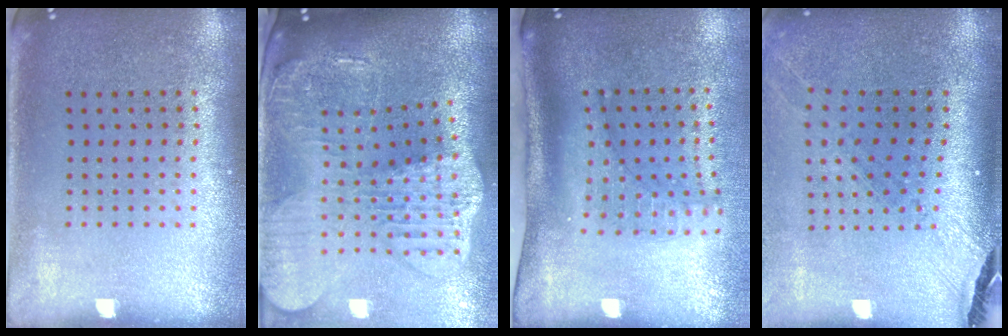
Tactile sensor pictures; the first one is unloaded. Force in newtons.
{"total": 4.4, "press": 3.4, "slide": 2.9}
{"total": 2.1, "press": 1.5, "slide": 1.5}
{"total": 1.5, "press": 1.4, "slide": 0.5}